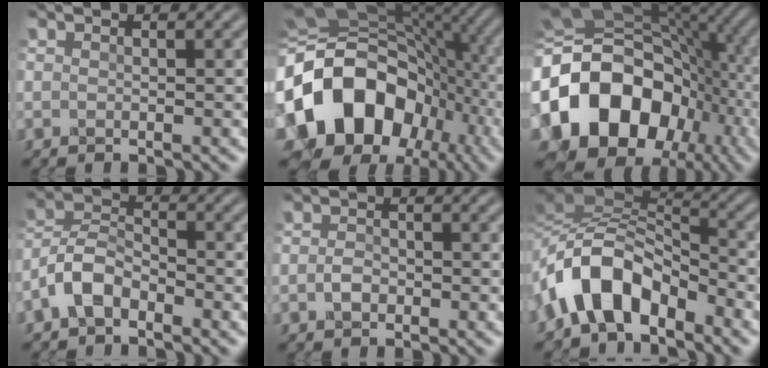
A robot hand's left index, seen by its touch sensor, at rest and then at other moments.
{"total": 16.2, "force": [-3.4, 12.9, 9.3], "torque": [-0.185, -0.001, -0.069]}
{"total": 16.3, "force": [-3.1, 13.0, 9.3], "torque": [-0.179, 0.002, -0.062]}
{"total": 3.5, "force": [-2.4, 2.0, 1.6], "torque": [-0.042, 0.014, -0.060]}
{"total": 0.6, "force": [-0.2, 0.5, 0.3], "torque": [-0.016, 0.004, -0.009]}
{"total": 6.7, "force": [-3.5, 3.5, 4.5], "torque": [-0.079, 0.018, -0.073]}